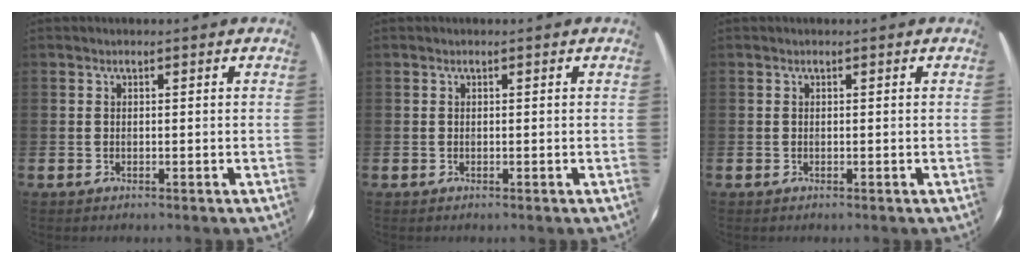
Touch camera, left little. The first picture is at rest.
{"total": 0.0}
{"total": 0.0}